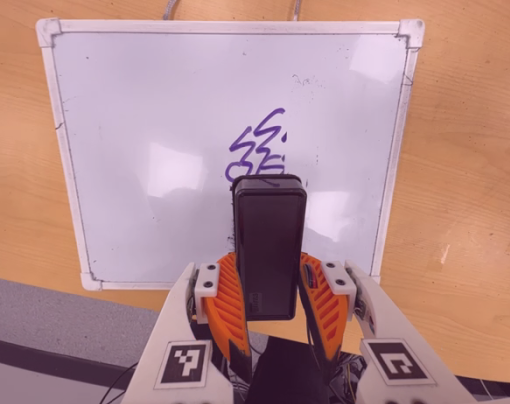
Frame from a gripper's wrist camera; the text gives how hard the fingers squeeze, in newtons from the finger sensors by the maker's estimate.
{"total": 8.3, "left": 6.7, "right": 9.9}